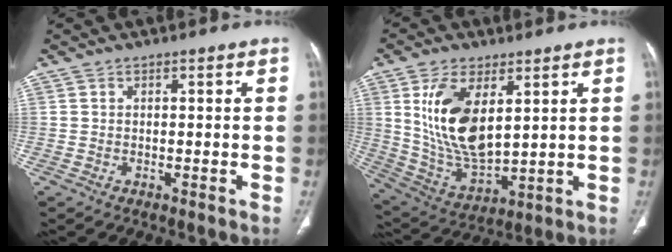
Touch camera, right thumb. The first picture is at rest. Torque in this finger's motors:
{"motor_torque": [-1.20, 2.26, 1.87, 0.80, 0.46]}